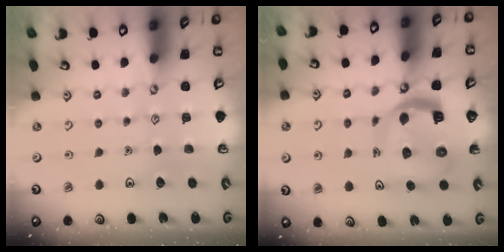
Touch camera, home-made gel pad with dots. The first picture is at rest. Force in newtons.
{"total": 10.4, "press": 10.3, "slide": 1.2}